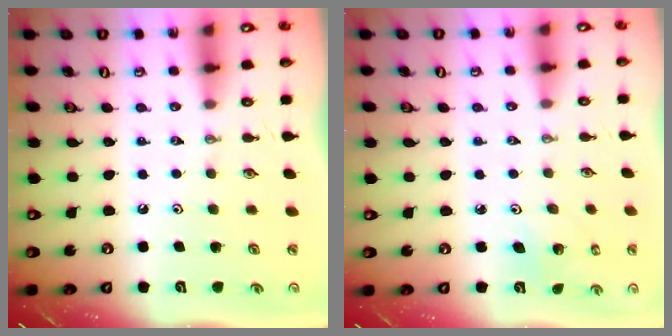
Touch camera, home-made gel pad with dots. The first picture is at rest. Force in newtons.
{"total": 3.0, "press": 3.0, "slide": 0.2}